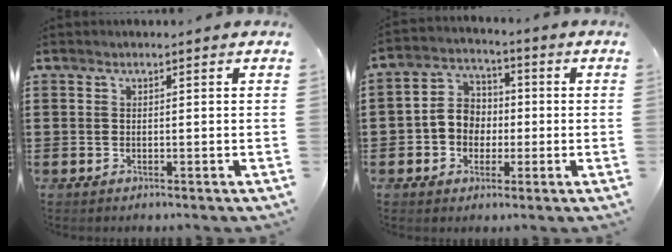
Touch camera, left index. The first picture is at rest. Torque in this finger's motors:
{"motor_torque": [1.54, 0.59, 0.65, 0.12]}